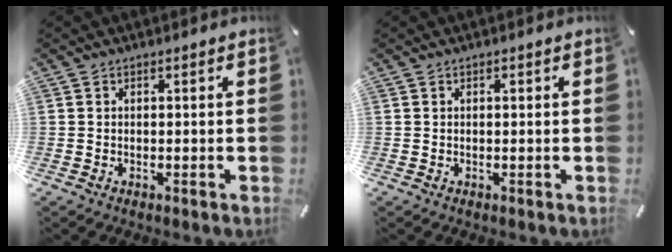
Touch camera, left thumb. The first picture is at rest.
{"total": 0.5, "force": [0.1, 0.3, 0.4], "torque": [-0.009, 0.001, 0.001]}